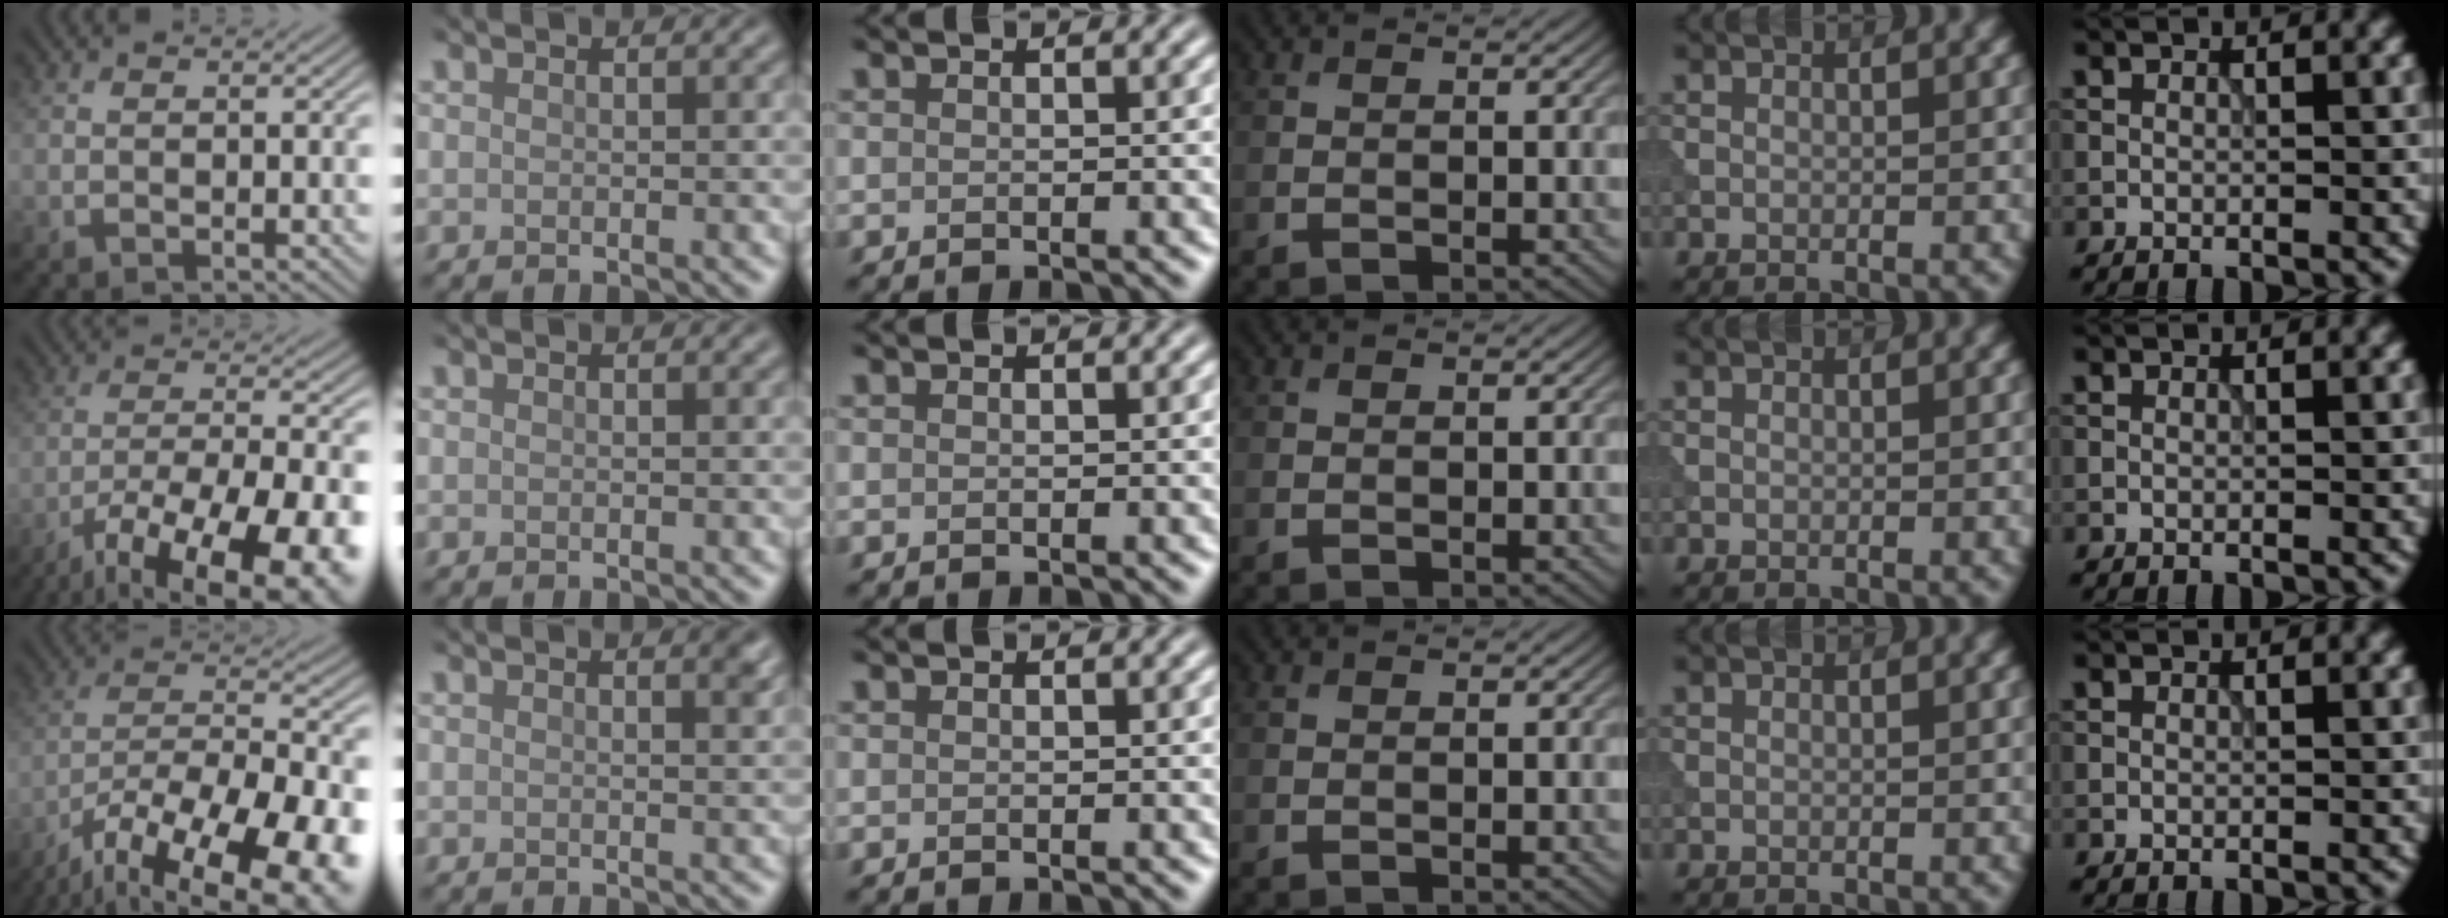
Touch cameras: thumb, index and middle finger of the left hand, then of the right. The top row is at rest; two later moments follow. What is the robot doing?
{"motion": "extract", "object": "tissue"}